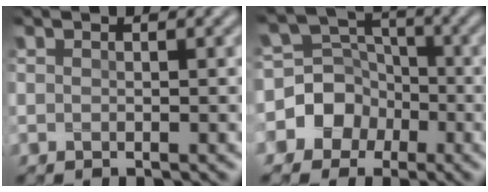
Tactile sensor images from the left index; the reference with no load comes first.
{"total": 7.2, "force": [-2.7, 6.3, 2.1], "torque": [-0.042, 0.022, -0.066]}